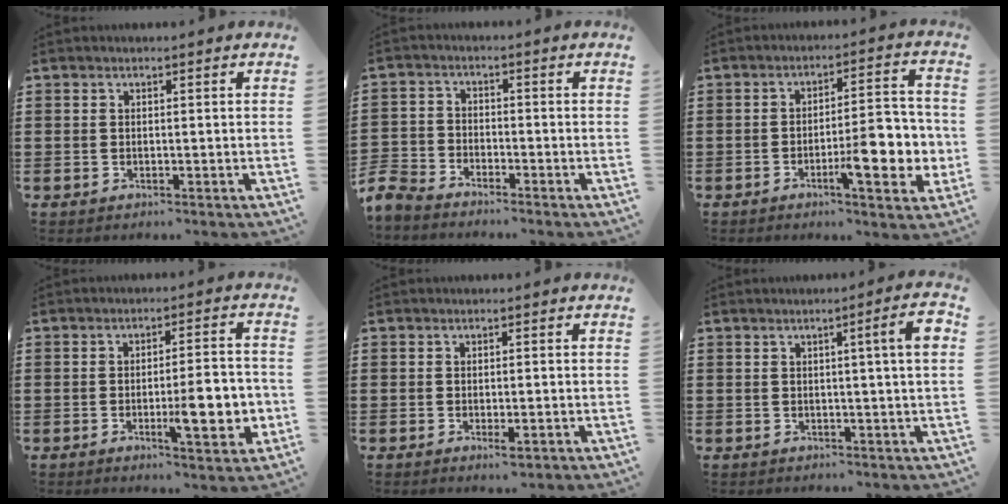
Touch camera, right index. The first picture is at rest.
{"total": 4.0, "force": [-3.9, 0.9, 0.3], "torque": [-0.038, -0.008, -0.090]}
{"total": 10.1, "force": [-3.1, 3.1, 9.1], "torque": [-0.120, -0.003, -0.050]}
{"total": 9.6, "force": [-2.4, 2.5, 8.9], "torque": [-0.116, -0.007, -0.037]}
{"total": 1.5, "force": [-0.6, 0.4, 1.4], "torque": [-0.024, -0.003, -0.009]}
{"total": 4.8, "force": [1.1, -0.1, 4.6], "torque": [-0.071, -0.009, 0.011]}